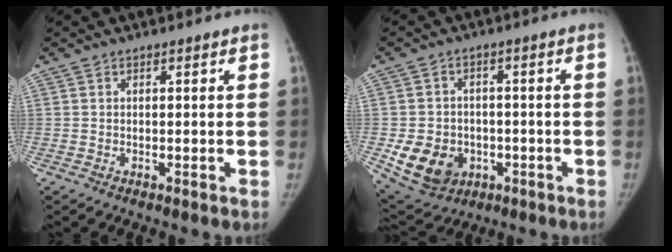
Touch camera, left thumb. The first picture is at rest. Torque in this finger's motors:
{"motor_torque": [0.63, 0.72, -0.04, 0.07, 0.25]}